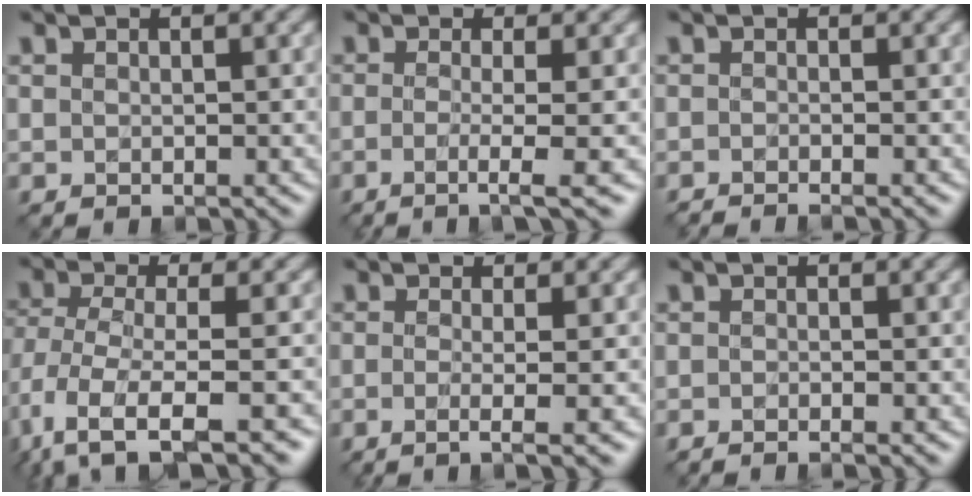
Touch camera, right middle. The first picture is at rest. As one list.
[{"total": 4.0, "force": [-1.0, 1.0, 3.8], "torque": [-0.057, -0.009, -0.023]}, {"total": 1.8, "force": [-1.2, 0.4, 1.2], "torque": [-0.006, -0.007, -0.028]}, {"total": 6.9, "force": [-4.1, 2.4, 5.0], "torque": [-0.109, -0.016, -0.077]}, {"total": 3.5, "force": [-0.5, 1.2, 3.3], "torque": [-0.037, -0.003, -0.021]}, {"total": 1.5, "force": [-0.9, 0.4, 1.1], "torque": [-0.005, -0.007, -0.024]}]